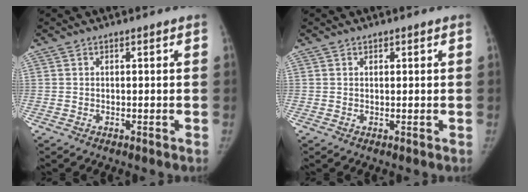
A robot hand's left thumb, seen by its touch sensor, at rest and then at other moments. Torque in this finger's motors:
{"motor_torque": [-0.25, -0.08, -0.57, 0.23, -0.03]}